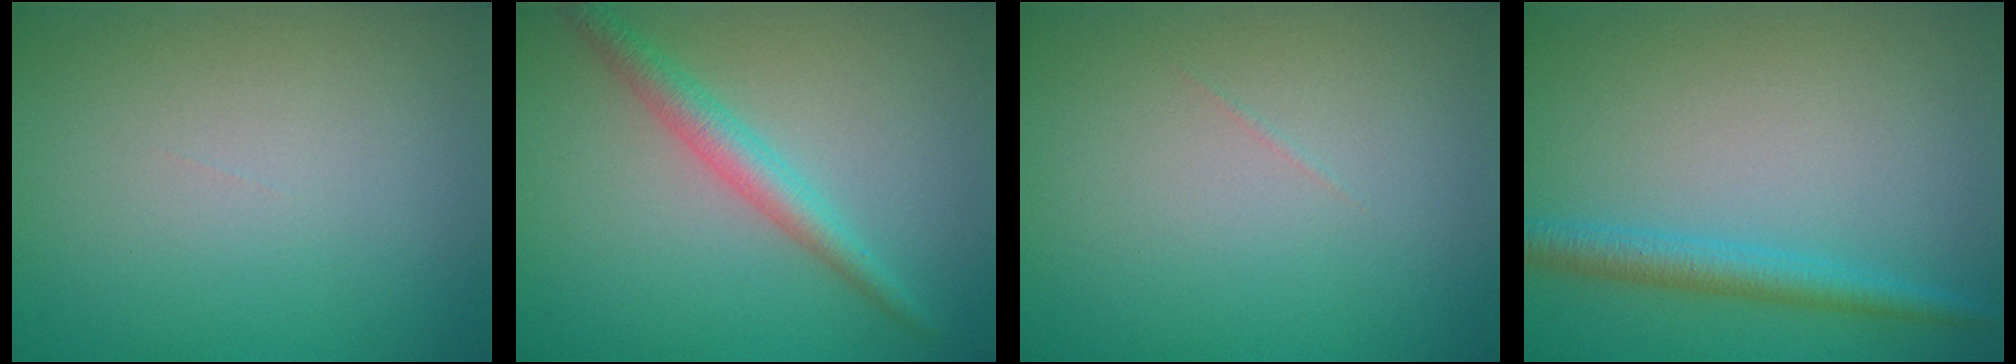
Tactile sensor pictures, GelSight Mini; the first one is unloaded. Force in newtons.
{"total": 2.9, "press": 2.9, "slide": 0.0}
{"total": 0.0}
{"total": 2.9, "press": 2.9, "slide": 0.1}